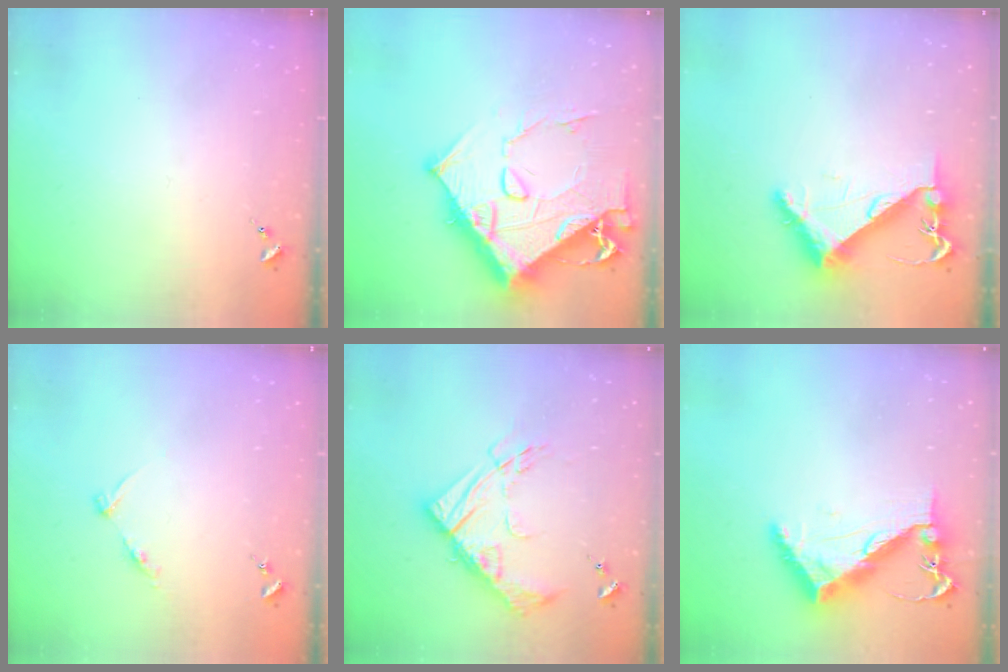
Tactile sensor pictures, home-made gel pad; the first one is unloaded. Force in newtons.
{"total": 19.8, "press": 19.7, "slide": 2.0}
{"total": 8.3, "press": 8.2, "slide": 1.0}
{"total": 6.2, "press": 6.2, "slide": 0.7}
{"total": 17.2, "press": 17.1, "slide": 1.6}
{"total": 10.7, "press": 10.6, "slide": 1.3}